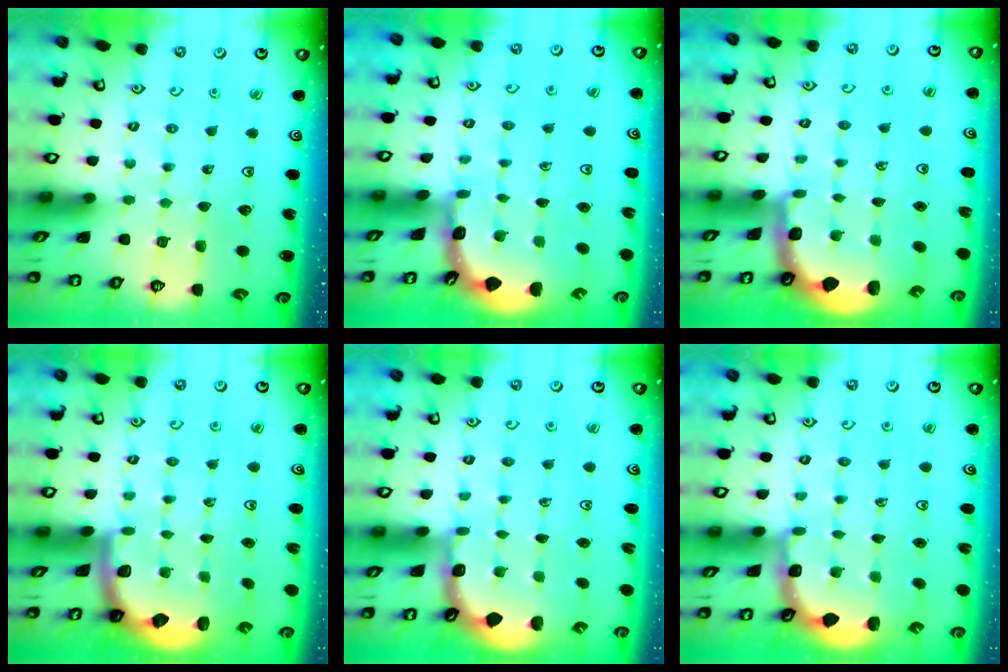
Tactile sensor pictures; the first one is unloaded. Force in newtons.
{"total": 1.7, "press": 1.6, "slide": 0.1}
{"total": 2.0, "press": 1.8, "slide": 0.9}
{"total": 2.0, "press": 2.0, "slide": 0.5}
{"total": 1.6, "press": 1.5, "slide": 0.4}
{"total": 2.4, "press": 1.7, "slide": 1.6}